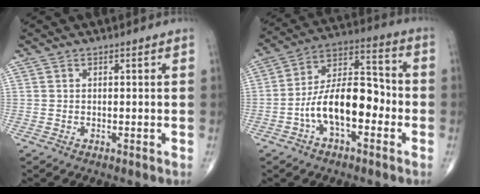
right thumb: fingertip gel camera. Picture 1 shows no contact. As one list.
[{"total": 14.5, "force": [-4.0, 7.3, 11.9], "torque": [-0.193, 0.048, -0.077]}]